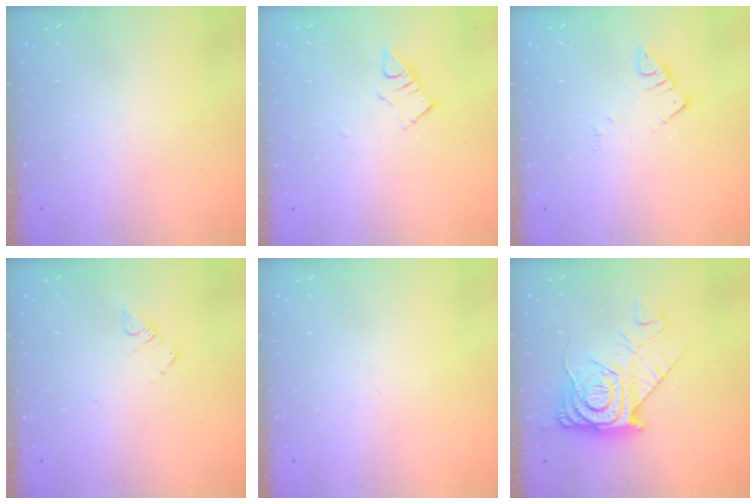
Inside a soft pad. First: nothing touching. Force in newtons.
{"total": 4.2, "press": 4.2, "slide": 0.6}
{"total": 2.8, "press": 2.7, "slide": 0.3}
{"total": 2.7, "press": 2.7, "slide": 0.4}
{"total": 0.0}
{"total": 15.1, "press": 15.0, "slide": 1.4}